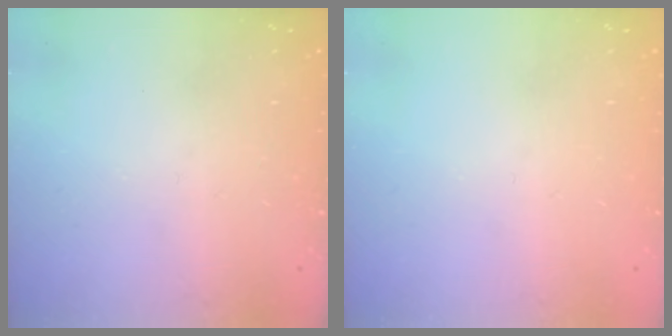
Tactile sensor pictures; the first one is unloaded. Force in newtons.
{"total": 0.0}